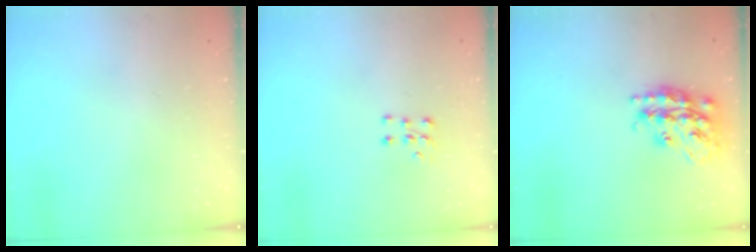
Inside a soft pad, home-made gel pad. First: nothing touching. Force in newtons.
{"total": 5.0, "press": 5.0, "slide": 0.6}
{"total": 20.0, "press": 19.9, "slide": 1.3}